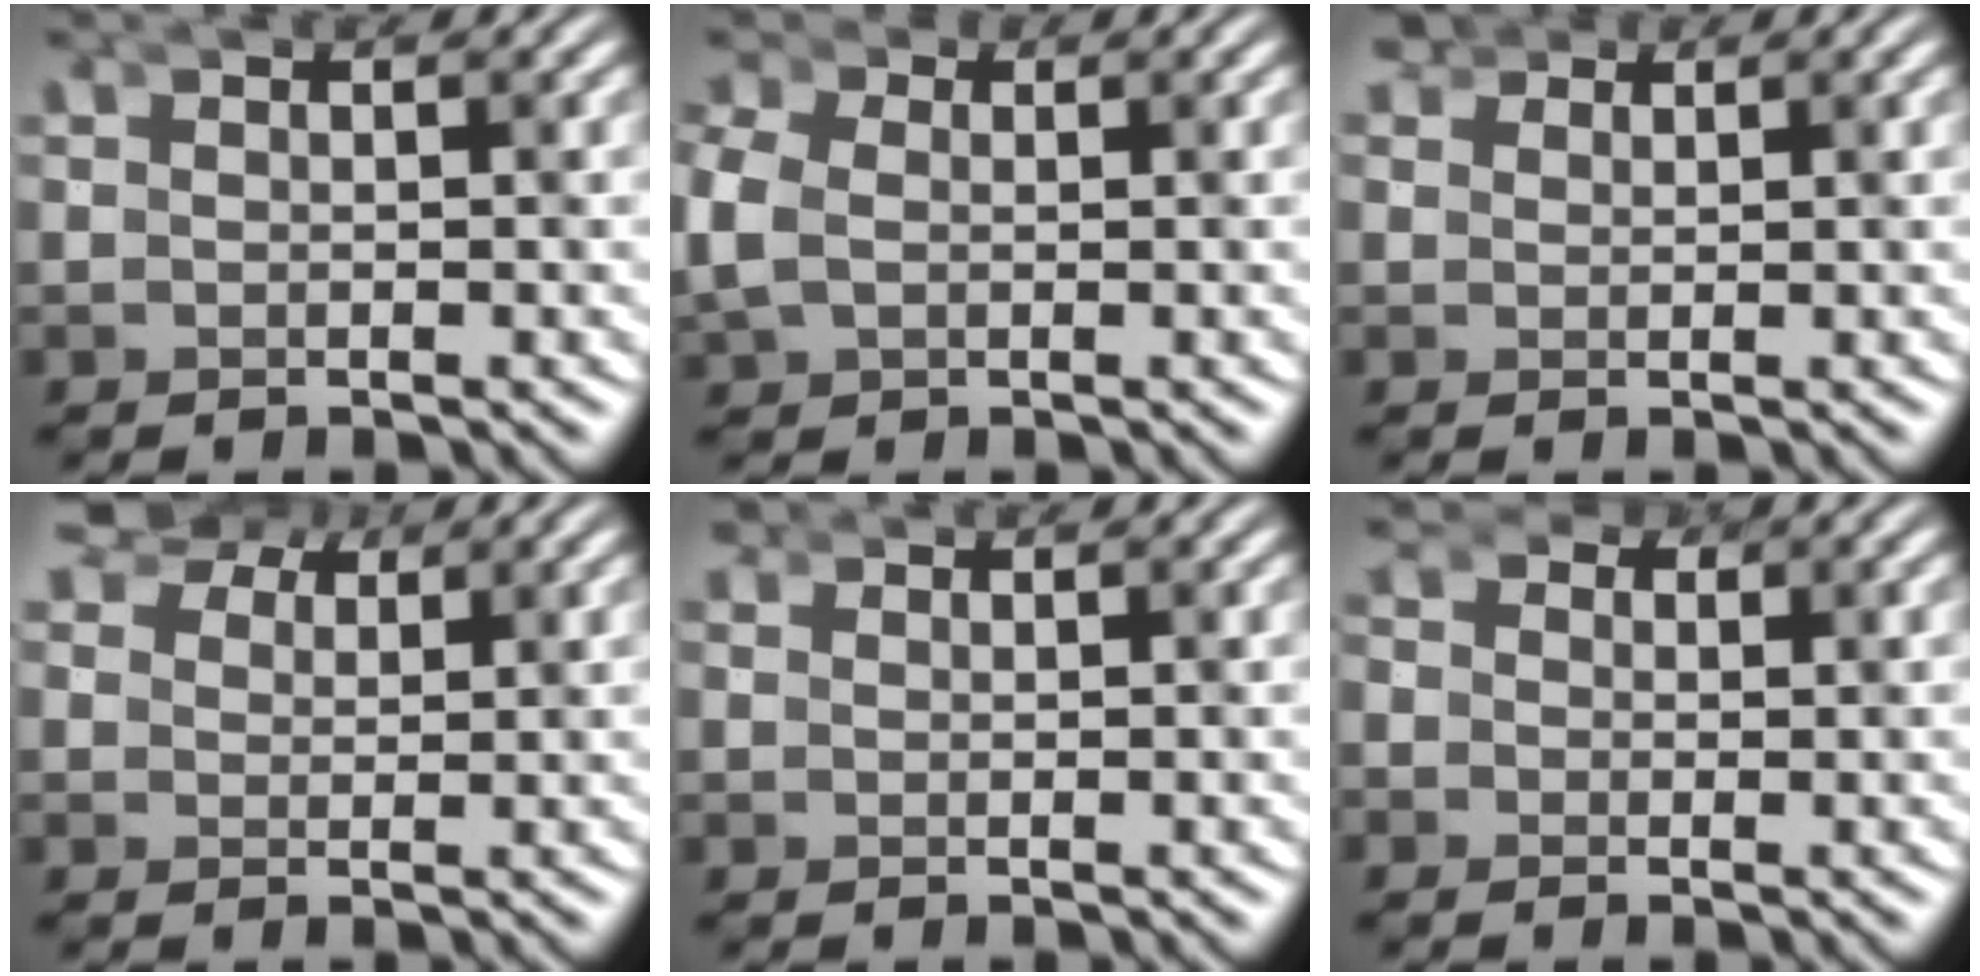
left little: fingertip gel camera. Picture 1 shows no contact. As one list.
[{"total": 2.1, "force": [-1.5, -0.7, -1.3], "torque": [-0.024, -0.035, -0.002]}, {"total": 2.3, "force": [0.8, -1.3, -1.6], "torque": [0.008, -0.012, 0.028]}, {"total": 2.9, "force": [2.8, -0.2, -0.7], "torque": [-0.003, -0.002, 0.051]}, {"total": 1.0, "force": [0.2, -0.5, -0.9], "torque": [0.012, -0.002, 0.007]}, {"total": 2.2, "force": [-0.9, -0.8, -1.9], "torque": [-0.005, -0.026, -0.004]}]